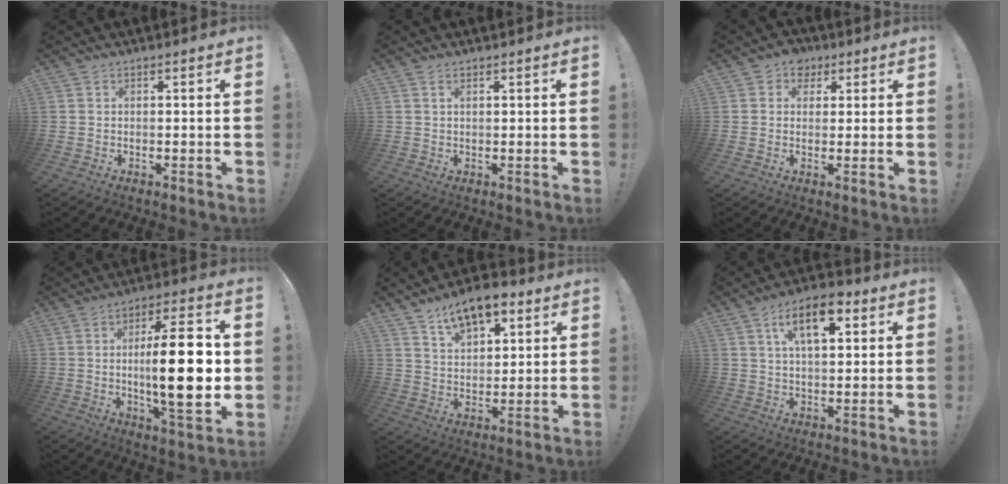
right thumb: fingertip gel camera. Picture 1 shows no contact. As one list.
[{"total": 1.1, "force": [0.7, 0.5, 0.7], "torque": [-0.012, 0.001, 0.012]}, {"total": 5.5, "force": [2.5, 4.7, 1.3], "torque": [-0.012, -0.012, 0.046]}, {"total": 20.0, "force": [0.2, 5.4, 19.2], "torque": [-0.311, -0.007, -0.005]}, {"total": 11.4, "force": [8.0, 5.7, 5.8], "torque": [-0.086, -0.044, 0.147]}, {"total": 11.6, "force": [5.0, 5.5, 8.9], "torque": [-0.135, -0.003, 0.085]}]